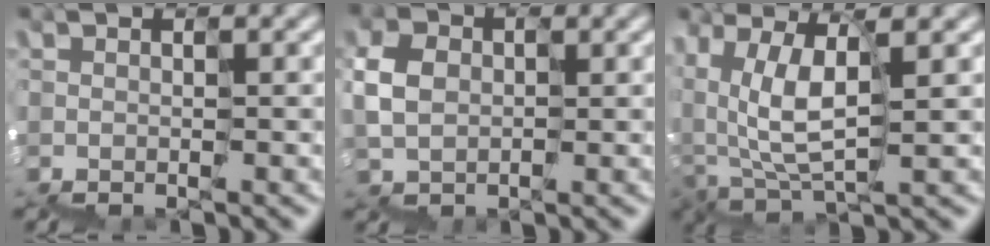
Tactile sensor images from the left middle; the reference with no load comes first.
{"total": 1.8, "force": [0.2, 1.8, -0.1], "torque": [-0.002, 0.022, -0.005]}
{"total": 4.0, "force": [1.9, 1.9, 3.0], "torque": [-0.087, 0.017, 0.035]}